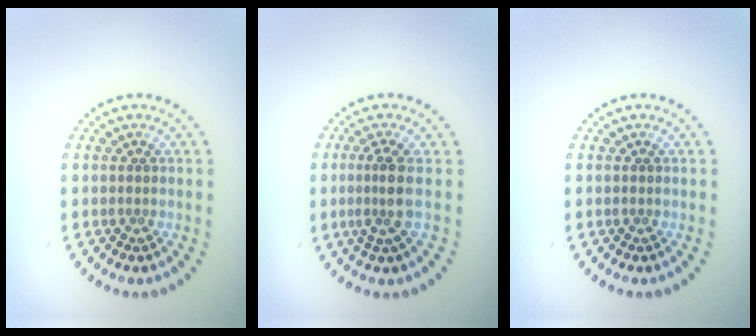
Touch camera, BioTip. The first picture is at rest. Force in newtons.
{"total": 2.6, "press": 1.9, "slide": 1.9}
{"total": 0.0}